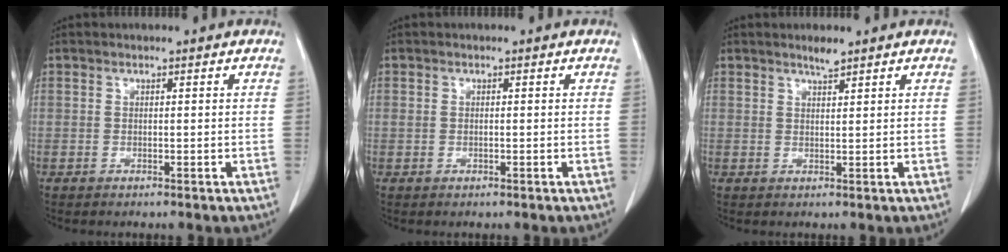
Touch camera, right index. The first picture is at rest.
{"total": 0.6, "force": [0.0, 0.4, 0.4], "torque": [-0.013, 0.004, 0.004]}
{"total": 1.7, "force": [1.5, 0.1, 0.9], "torque": [-0.019, 0.000, 0.029]}